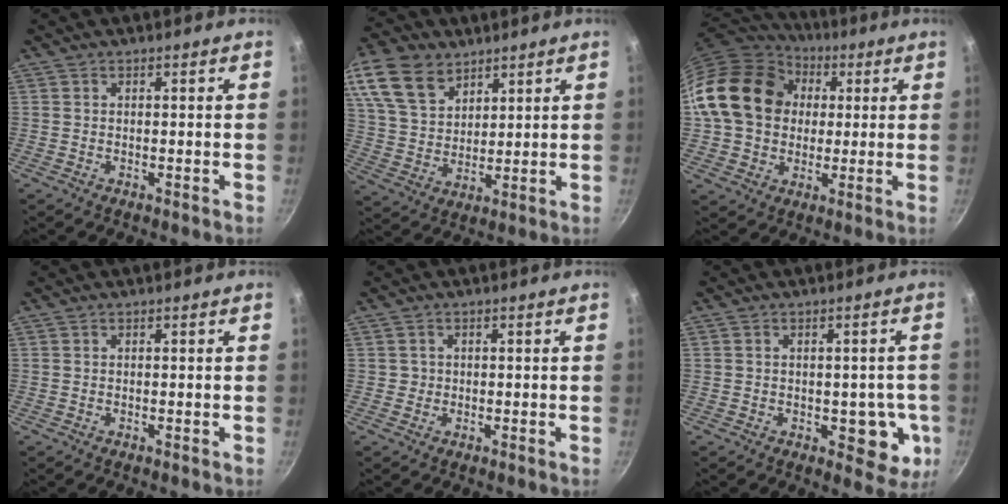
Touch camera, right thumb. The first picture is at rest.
{"total": 15.6, "force": [9.0, 10.0, 7.8], "torque": [-0.146, -0.019, 0.177]}
{"total": 18.7, "force": [3.1, 15.3, 10.3], "torque": [-0.159, 0.026, 0.049]}
{"total": 0.0}
{"total": 1.1, "force": [0.0, 1.1, 0.1], "torque": [0.007, 0.002, -0.002]}
{"total": 7.3, "force": [-1.4, 4.4, 5.7], "torque": [-0.028, 0.001, -0.015]}